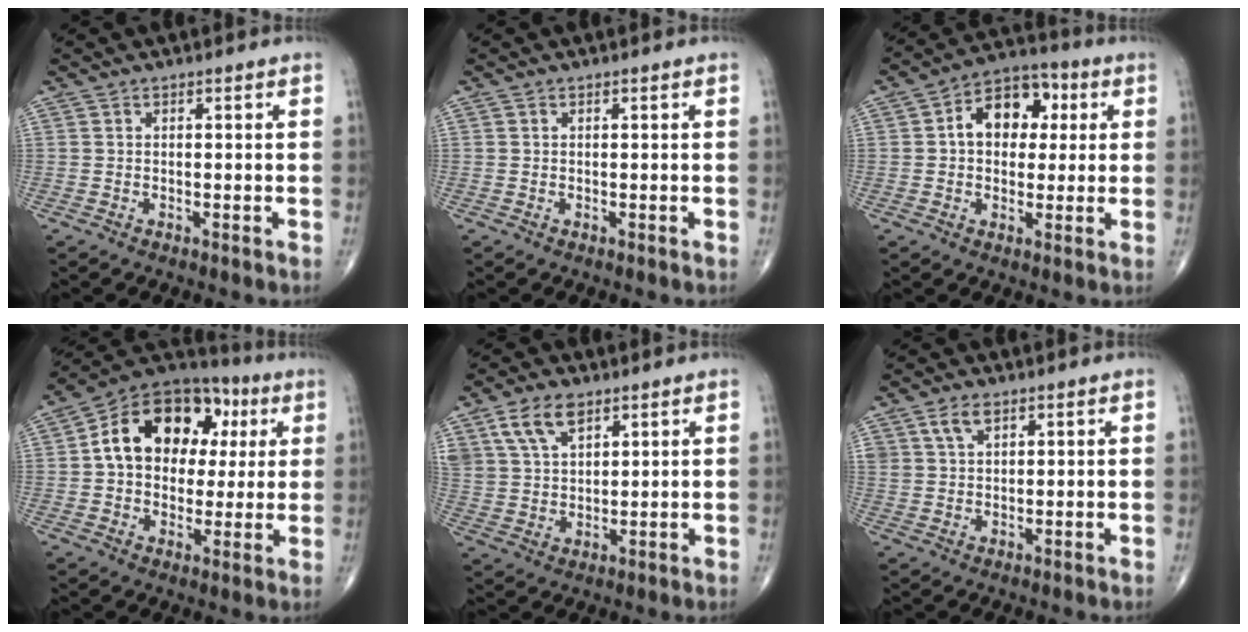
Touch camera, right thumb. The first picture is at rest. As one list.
[{"total": 0.0}, {"total": 11.5, "force": [2.2, 8.2, 7.8], "torque": [-0.082, 0.021, 0.024]}, {"total": 19.0, "force": [3.7, 13.5, 12.7], "torque": [-0.163, 0.027, 0.053]}, {"total": 8.8, "force": [5.1, 4.9, 5.3], "torque": [-0.093, -0.013, 0.104]}, {"total": 4.0, "force": [2.2, 2.3, 2.5], "torque": [-0.042, -0.005, 0.046]}]